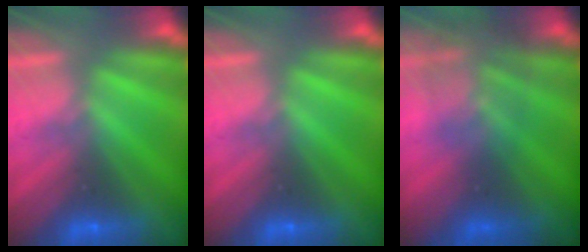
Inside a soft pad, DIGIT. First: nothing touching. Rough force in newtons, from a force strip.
{"total": 0.0}
{"total": 1.5}